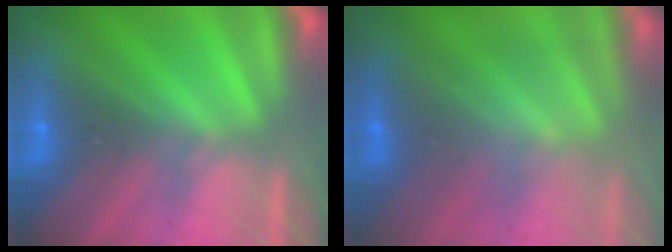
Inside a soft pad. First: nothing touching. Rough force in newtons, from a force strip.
{"total": 3.3}